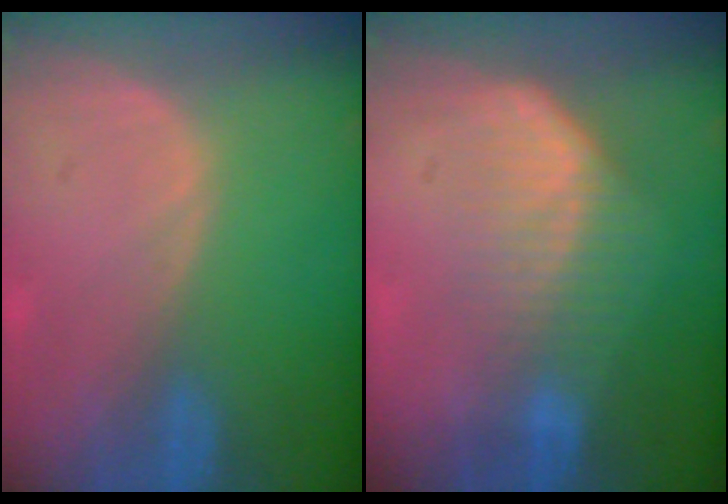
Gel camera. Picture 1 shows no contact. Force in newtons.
{"total": 7.5, "press": 6.3, "slide": 4.0}